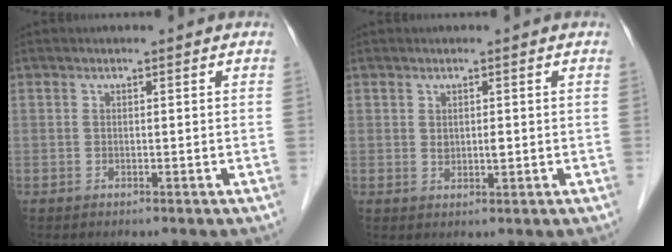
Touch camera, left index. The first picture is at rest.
{"total": 1.3, "force": [0.1, 0.7, 1.1], "torque": [-0.018, -0.008, 0.005]}